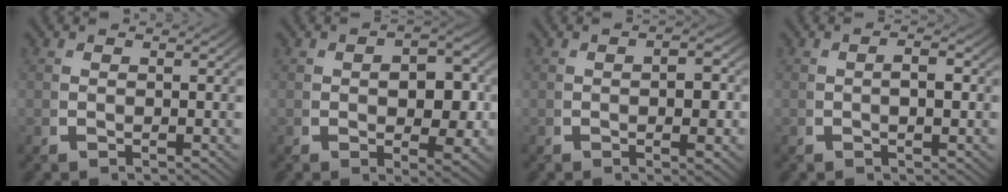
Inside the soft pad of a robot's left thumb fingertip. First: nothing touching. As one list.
[{"total": 5.1, "force": [-0.5, 3.2, 3.9], "torque": [-0.068, -0.024, 0.000]}, {"total": 2.4, "force": [-0.5, 1.4, 1.9], "torque": [-0.029, -0.011, -0.005]}, {"total": 1.7, "force": [-0.4, 1.0, 1.4], "torque": [-0.023, 0.002, -0.008]}]